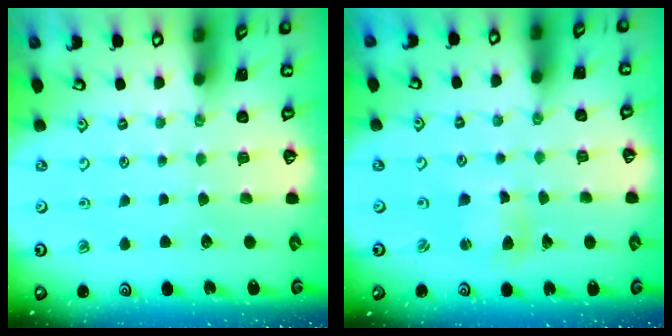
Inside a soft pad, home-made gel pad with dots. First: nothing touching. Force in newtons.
{"total": 4.2, "press": 4.2, "slide": 0.5}